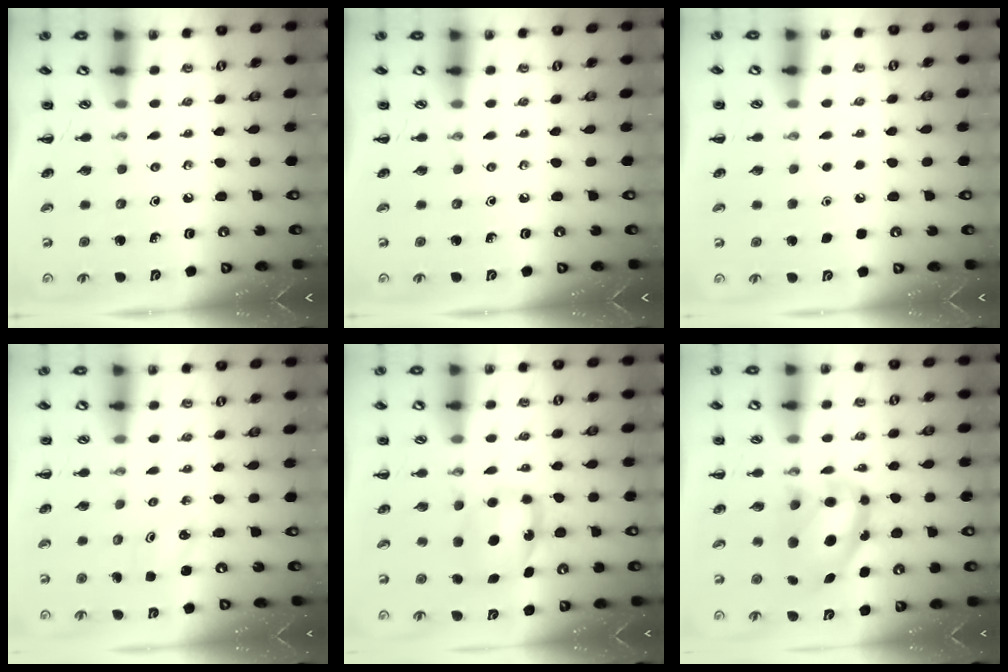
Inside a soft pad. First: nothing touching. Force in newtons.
{"total": 0.0}
{"total": 1.8, "press": 1.8, "slide": 0.1}
{"total": 2.0, "press": 2.0, "slide": 0.6}
{"total": 6.5, "press": 6.4, "slide": 0.7}
{"total": 10.8, "press": 10.6, "slide": 2.5}